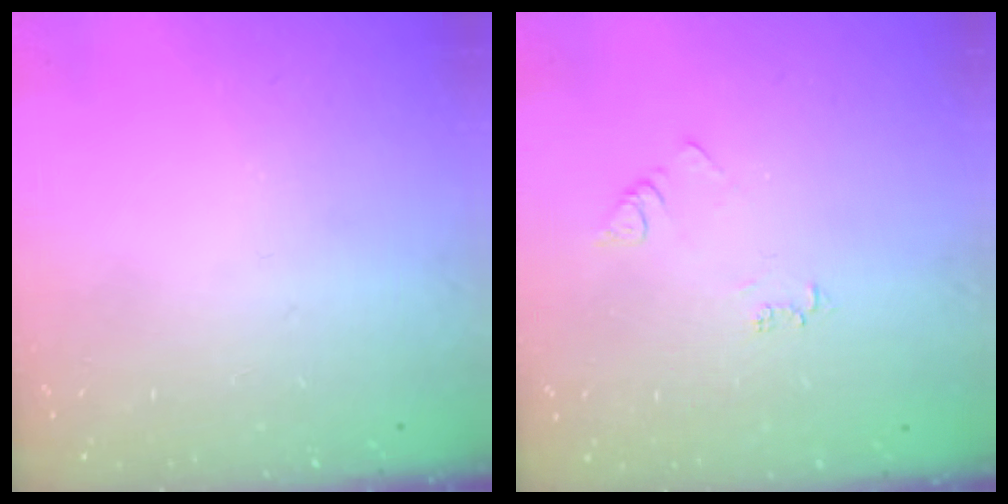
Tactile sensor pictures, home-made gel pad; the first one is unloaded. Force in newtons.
{"total": 3.9, "press": 3.9, "slide": 0.5}